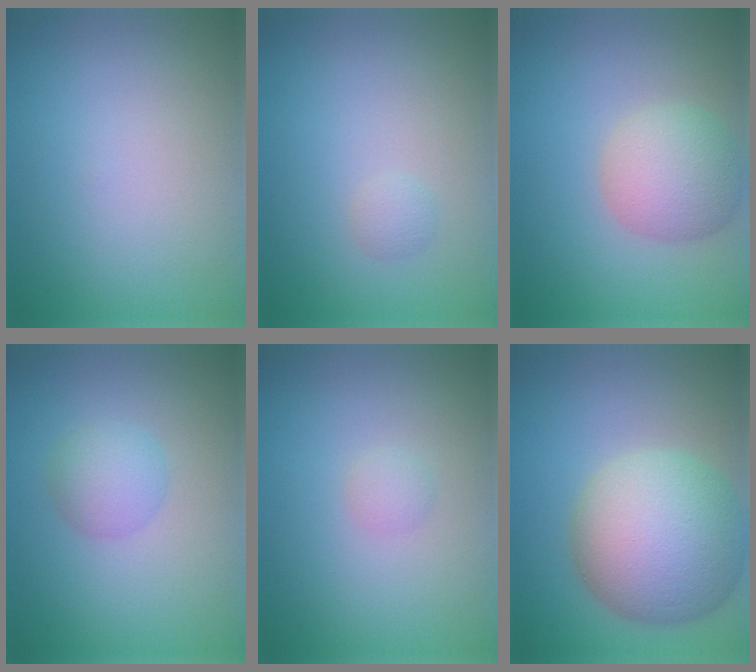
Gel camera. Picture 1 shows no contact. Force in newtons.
{"total": 0.7, "press": 0.7, "slide": 0.0}
{"total": 4.6, "press": 4.6, "slide": 0.3}
{"total": 2.5, "press": 2.5, "slide": 0.1}
{"total": 0.9, "press": 0.8, "slide": 0.1}
{"total": 10.4, "press": 10.4, "slide": 0.5}